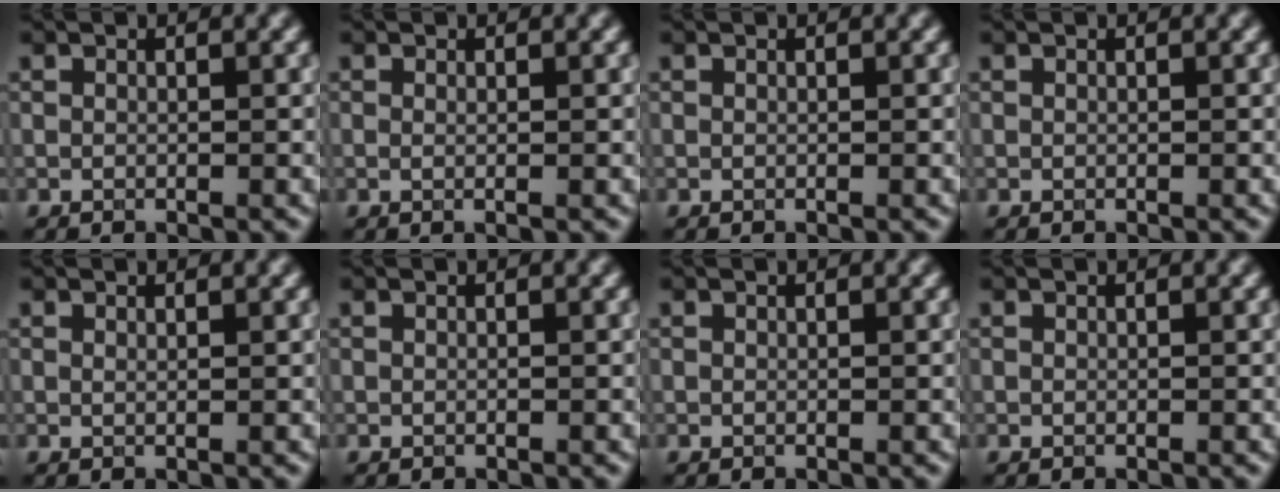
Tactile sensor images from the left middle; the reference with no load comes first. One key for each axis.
{"total": 0.9, "fx": 0.0, "fy": 0.2, "fz": 0.8, "tx": -0.013, "ty": -0.004, "tz": -0.005}
{"total": 0.0}
{"total": 0.0}
{"total": 0.7, "fx": 0.5, "fy": 0.2, "fz": 0.5, "tx": -0.005, "ty": -0.002, "tz": 0.003}
{"total": 0.0}
{"total": 0.0}
{"total": 0.0}